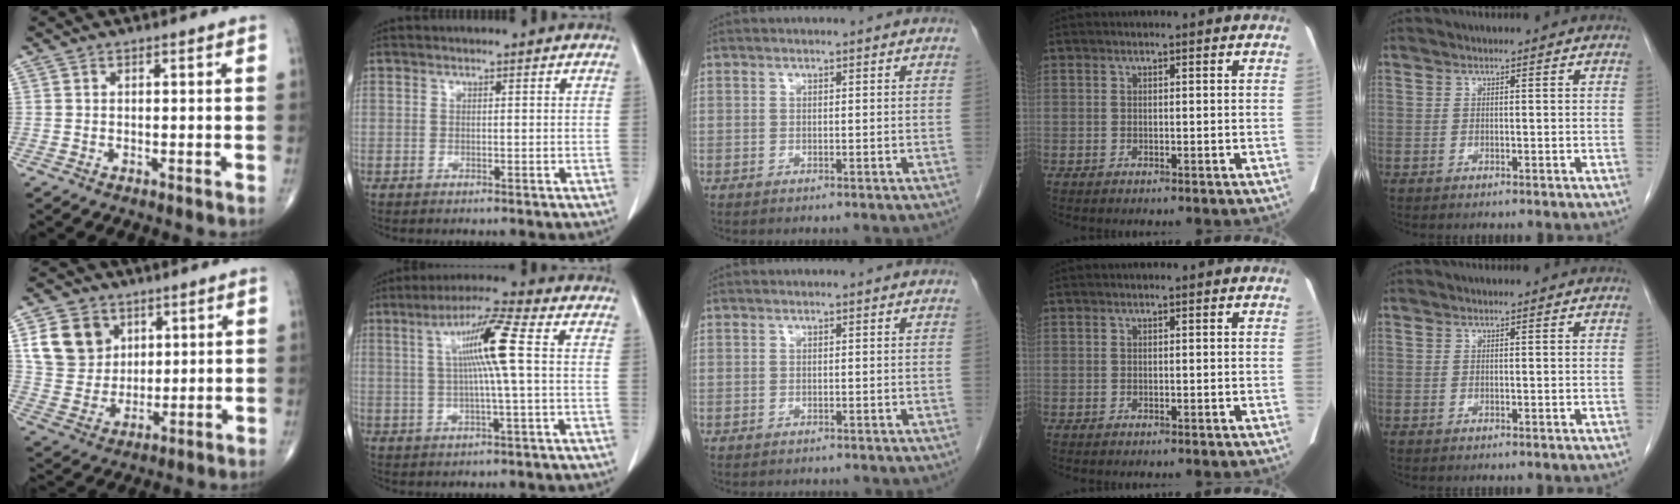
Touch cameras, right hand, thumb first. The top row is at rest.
{"thumb": {"total": 11.6, "force": [4.5, 9.5, 4.9], "torque": [-0.064, -0.014, 0.094]}, "index": {"total": 9.1, "force": [1.4, -0.7, 9.0], "torque": [-0.162, 0.010, 0.024]}, "middle": {"total": 1.5, "force": [-1.4, 0.5, 0.3], "torque": [-0.013, -0.004, -0.017]}}